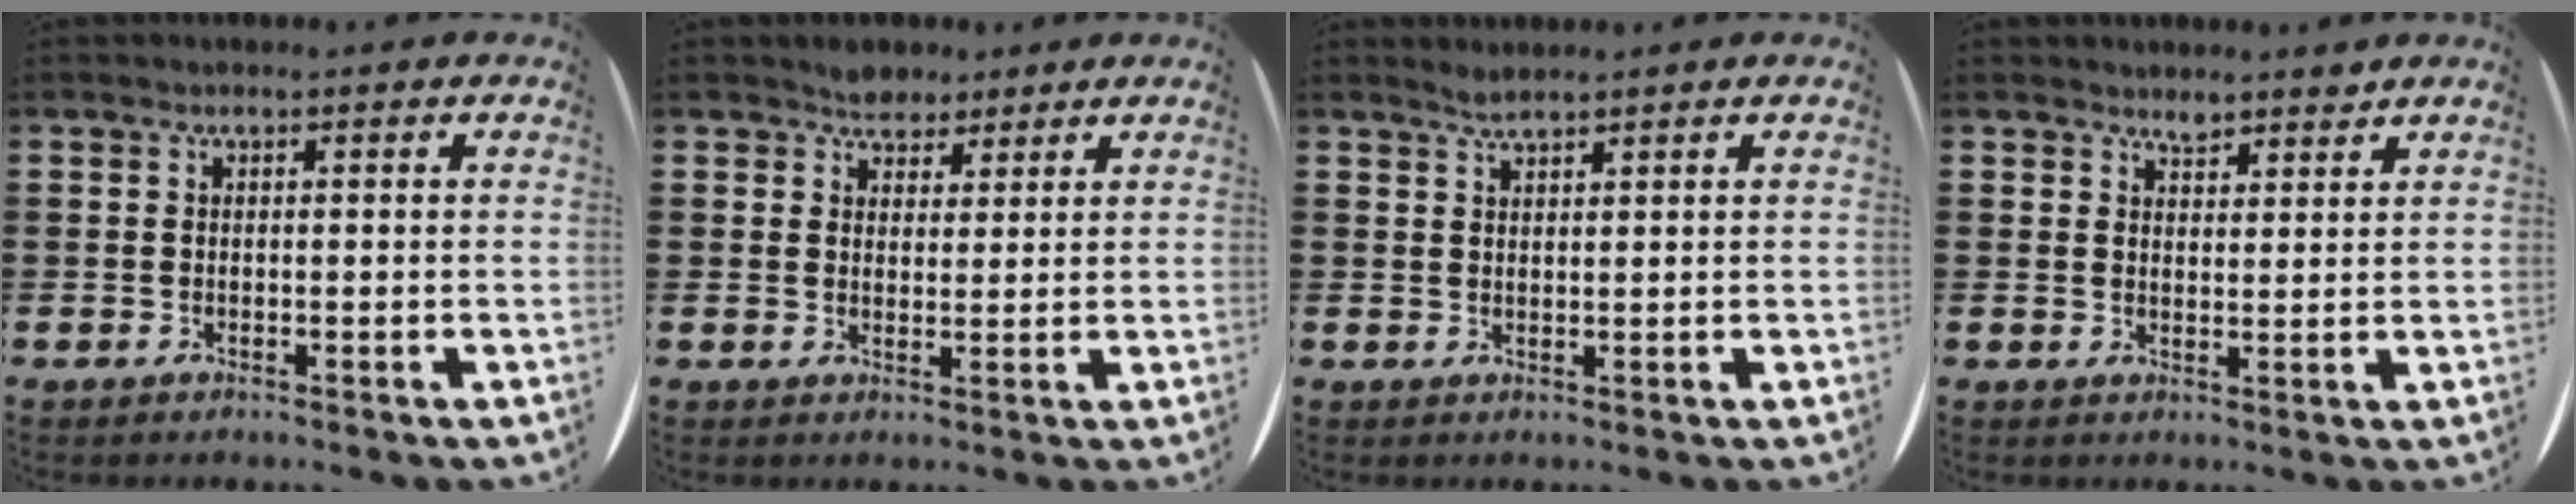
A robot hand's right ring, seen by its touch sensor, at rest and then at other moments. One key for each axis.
{"total": 2.9, "fx": 2.5, "fy": 1.4, "fz": 0.0, "tx": -0.010, "ty": 0.005, "tz": 0.049}
{"total": 1.3, "fx": 1.3, "fy": -0.2, "fz": 0.0, "tx": 0.000, "ty": -0.003, "tz": 0.025}
{"total": 2.4, "fx": 2.4, "fy": 0.3, "fz": 0.0, "tx": -0.005, "ty": -0.008, "tz": 0.045}